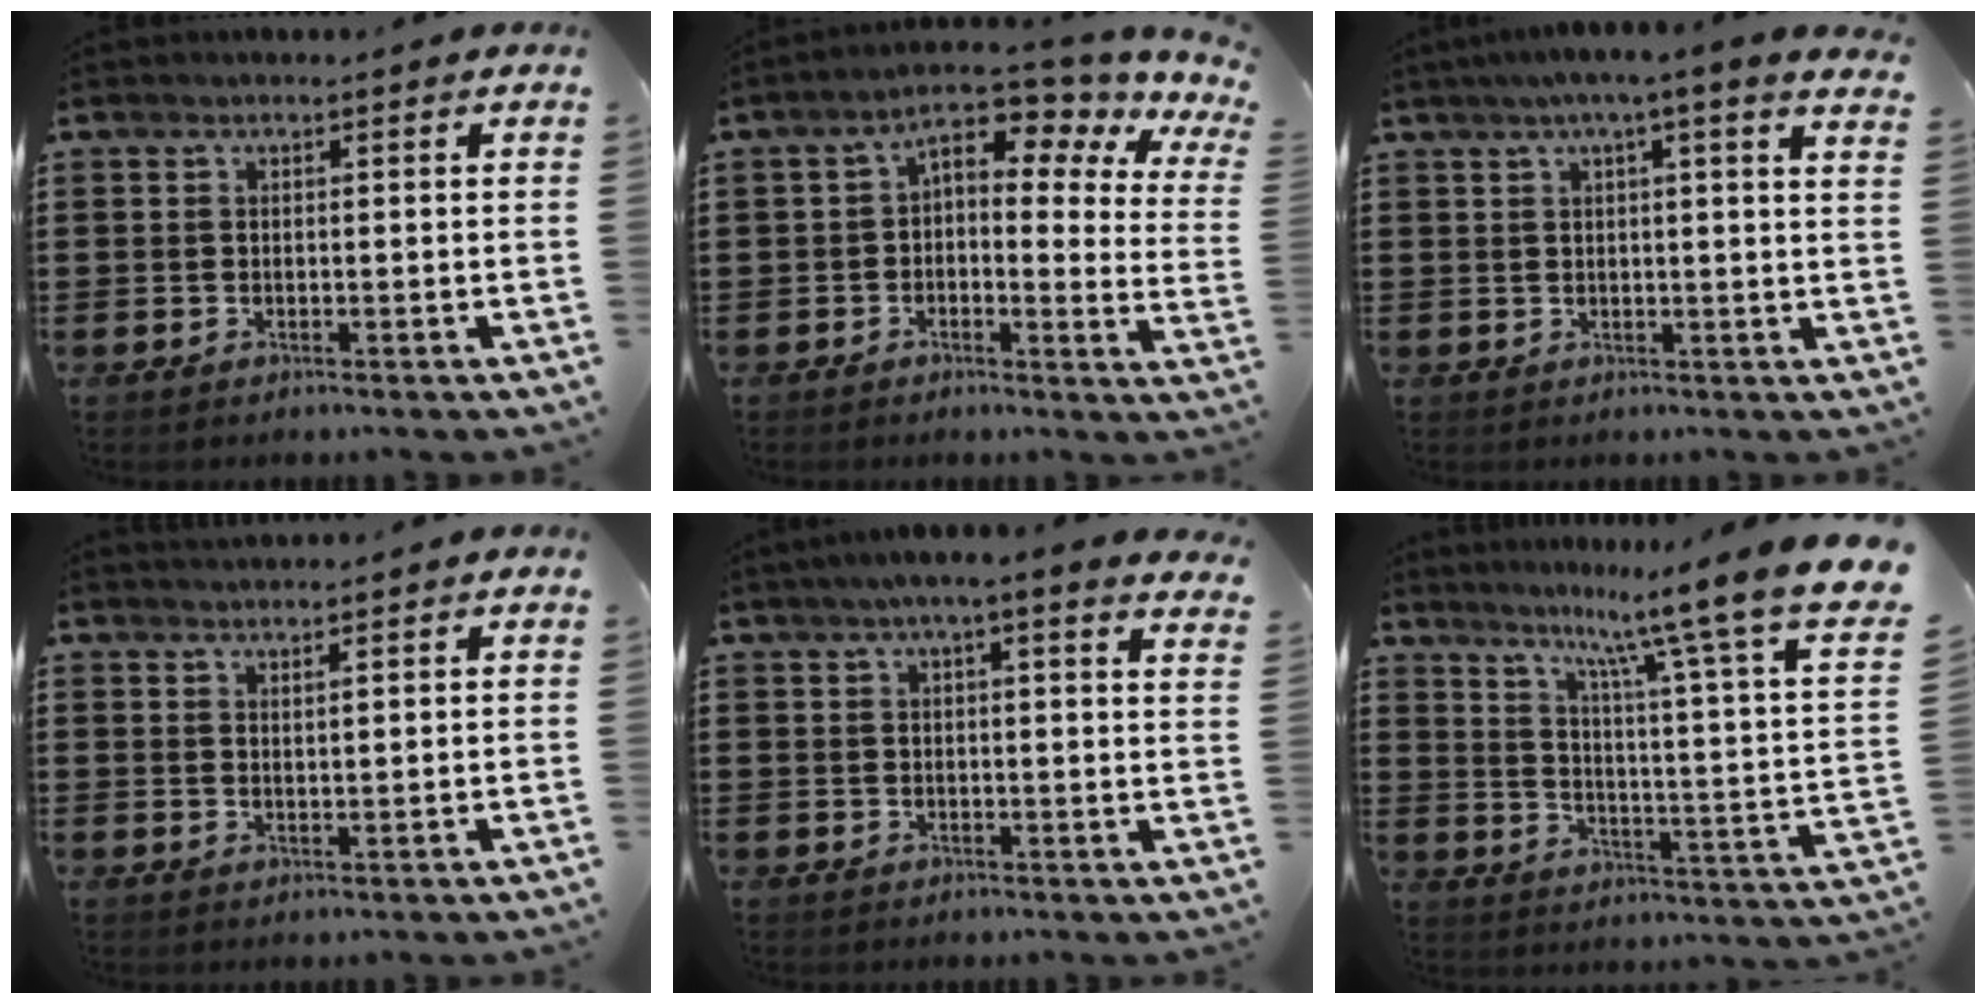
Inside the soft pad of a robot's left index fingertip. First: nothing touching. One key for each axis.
{"total": 5.5, "fx": 2.8, "fy": 1.7, "fz": 4.5, "tx": -0.072, "ty": -0.031, "tz": 0.031}
{"total": 3.4, "fx": 2.4, "fy": -0.1, "fz": 2.4, "tx": -0.054, "ty": -0.002, "tz": 0.042}
{"total": 1.6, "fx": 1.6, "fy": -0.1, "fz": 0.3, "tx": -0.008, "ty": 0.002, "tz": 0.031}
{"total": 3.6, "fx": 3.0, "fy": 0.2, "fz": 2.1, "tx": -0.050, "ty": 0.001, "tz": 0.053}
{"total": 11.2, "fx": 8.2, "fy": -0.3, "fz": 7.6, "tx": -0.155, "ty": -0.072, "tz": 0.120}